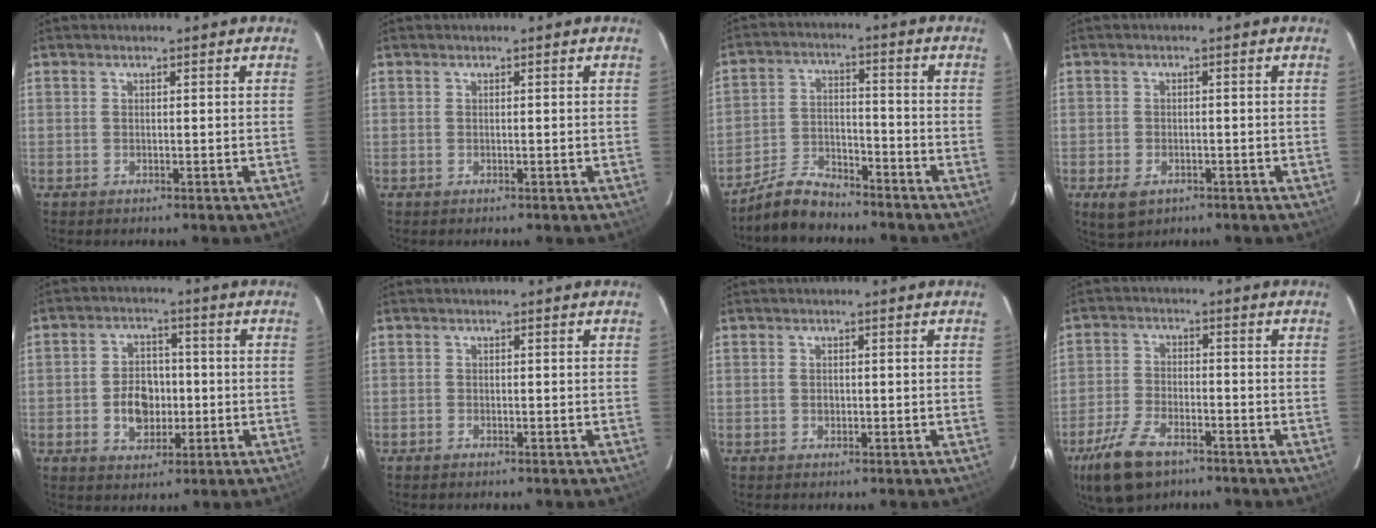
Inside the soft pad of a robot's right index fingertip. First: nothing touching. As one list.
[{"total": 0.0}, {"total": 7.8, "force": [-7.0, 2.6, 2.2], "torque": [-0.062, 0.022, -0.127]}, {"total": 4.6, "force": [-2.3, 3.0, 2.5], "torque": [-0.057, -0.010, -0.035]}, {"total": 7.8, "force": [-1.6, 5.7, 5.1], "torque": [-0.094, 0.016, -0.017]}, {"total": 0.7, "force": [-0.6, 0.3, 0.1], "torque": [-0.004, 0.001, -0.012]}, {"total": 1.1, "force": [-0.2, 0.9, 0.6], "torque": [-0.009, 0.002, -0.004]}, {"total": 10.8, "force": [-7.1, 5.2, 6.3], "torque": [-0.160, -0.011, -0.136]}]